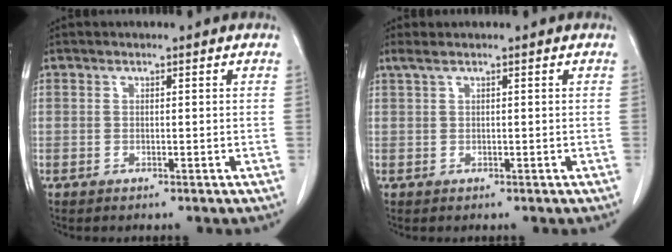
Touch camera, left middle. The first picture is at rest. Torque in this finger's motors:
{"motor_torque": [0.71, -0.75, 0.00, 0.01]}